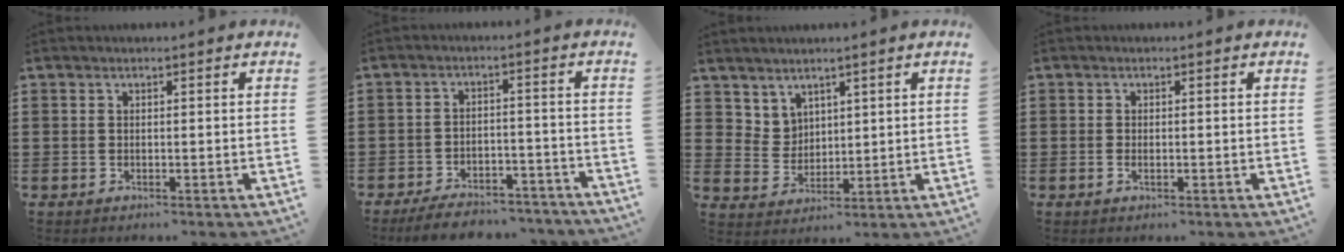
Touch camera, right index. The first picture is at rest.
{"total": 5.4, "force": [-5.1, 0.9, 1.7], "torque": [-0.032, 0.005, -0.098]}
{"total": 4.0, "force": [3.2, 2.4, 0.1], "torque": [-0.017, -0.002, 0.064]}
{"total": 1.0, "force": [-0.3, 0.5, 0.8], "torque": [-0.017, -0.002, -0.004]}